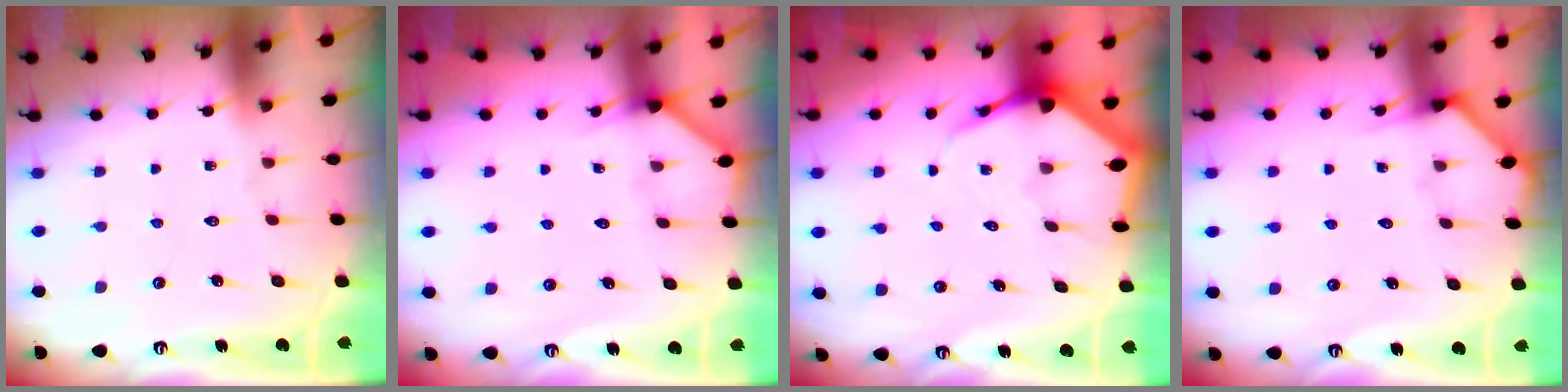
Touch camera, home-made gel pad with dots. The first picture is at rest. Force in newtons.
{"total": 2.9, "press": 2.9, "slide": 0.3}
{"total": 5.6, "press": 5.6, "slide": 0.7}
{"total": 2.6, "press": 2.6, "slide": 0.2}